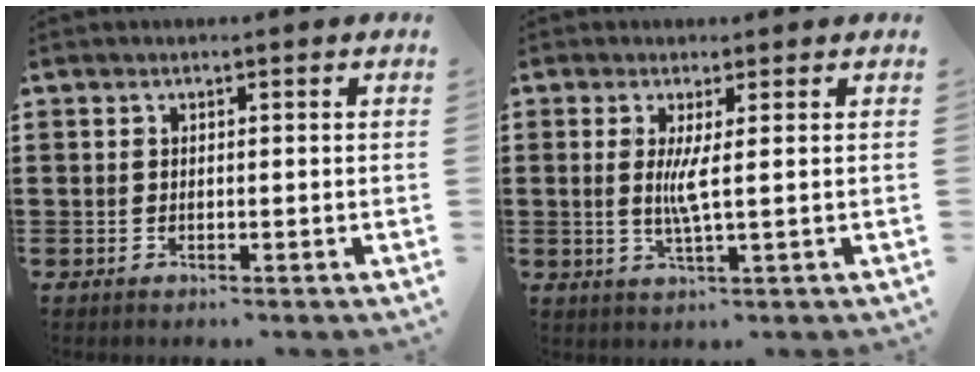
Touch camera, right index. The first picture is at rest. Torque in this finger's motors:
{"motor_torque": [0.16, -0.09, 0.11, 0.11]}